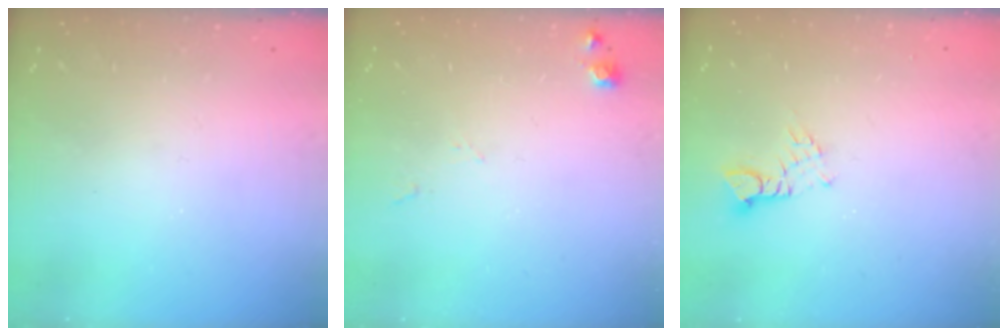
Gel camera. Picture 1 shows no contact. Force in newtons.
{"total": 6.6, "press": 6.5, "slide": 1.1}
{"total": 3.9, "press": 3.9, "slide": 0.2}